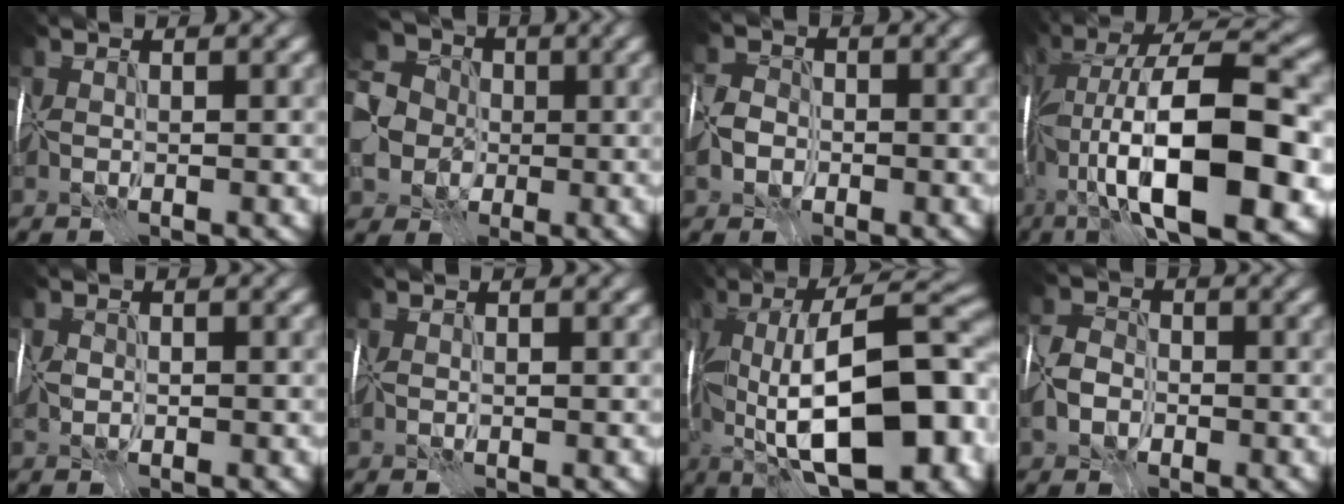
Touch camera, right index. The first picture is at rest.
{"total": 6.5, "force": [-1.4, 5.7, 2.9], "torque": [-0.078, -0.004, -0.033]}
{"total": 3.7, "force": [-1.7, 2.8, 1.8], "torque": [-0.039, -0.002, -0.038]}
{"total": 17.1, "force": [-4.5, 6.0, 15.4], "torque": [-0.253, 0.023, -0.079]}
{"total": 1.2, "force": [-0.7, 0.8, 0.4], "torque": [-0.010, 0.001, -0.013]}
{"total": 0.0}
{"total": 15.0, "force": [-3.8, 5.2, 13.6], "torque": [-0.175, 0.008, -0.069]}
{"total": 4.2, "force": [-1.9, 3.1, 2.1], "torque": [-0.045, 0.000, -0.047]}